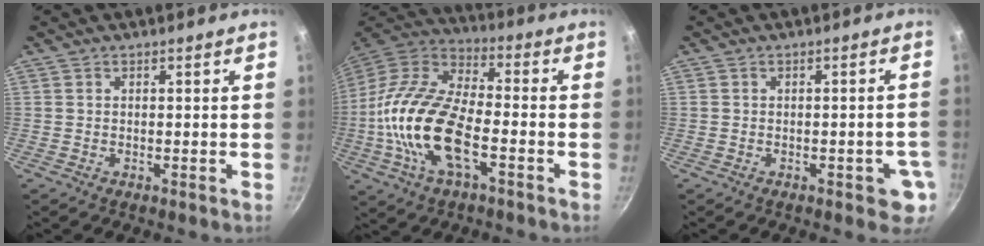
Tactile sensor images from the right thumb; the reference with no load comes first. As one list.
[{"total": 20.0, "force": [-5.2, 9.6, 16.8], "torque": [-0.320, 0.035, -0.114]}, {"total": 4.7, "force": [-1.5, 2.4, 3.7], "torque": [-0.024, 0.011, -0.015]}]